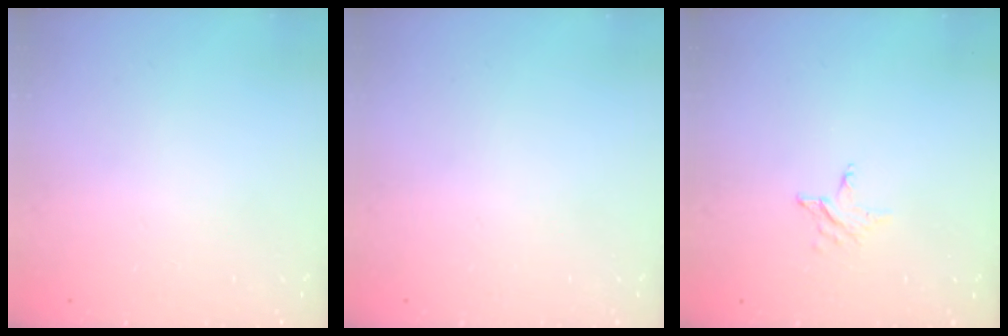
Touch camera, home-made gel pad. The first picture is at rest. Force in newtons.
{"total": 0.0}
{"total": 3.0, "press": 3.0, "slide": 0.3}